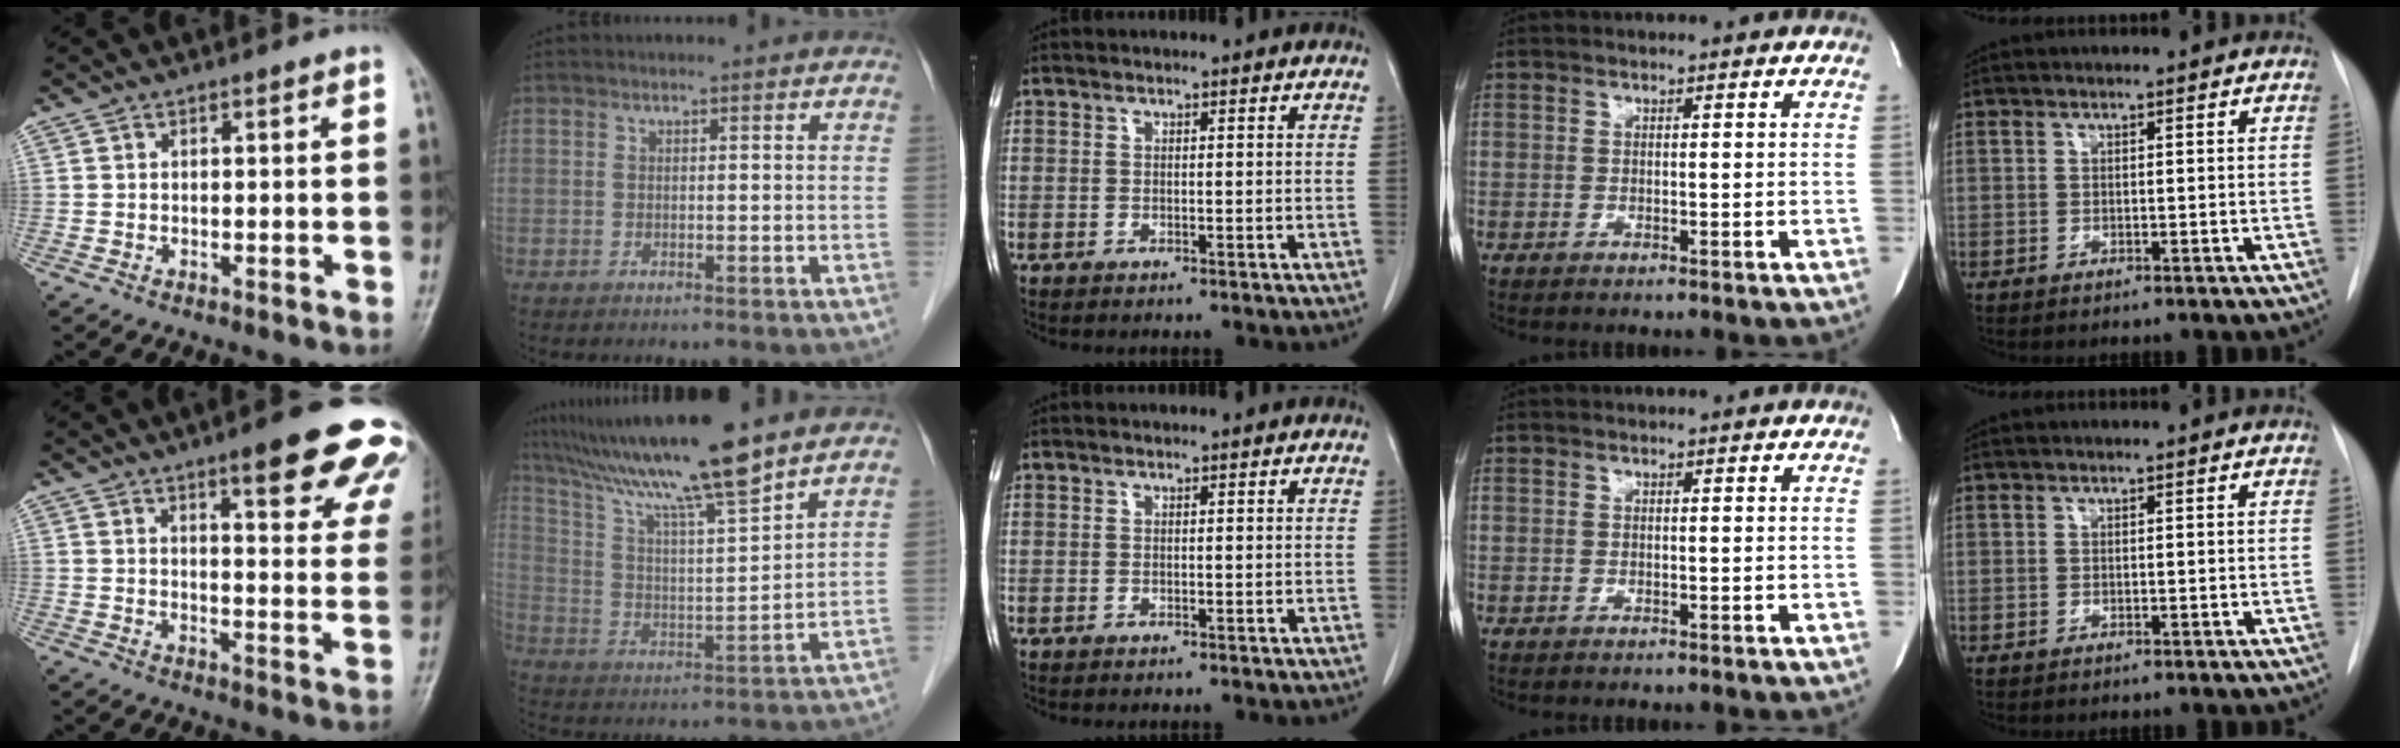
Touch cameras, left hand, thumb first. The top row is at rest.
{"thumb": {"total": 18.2, "force": [11.9, 4.1, 13.2], "torque": [-0.130, -0.046, 0.140]}, "index": {"total": 15.4, "force": [12.6, -1.0, 8.7], "torque": [-0.157, 0.004, 0.225]}}